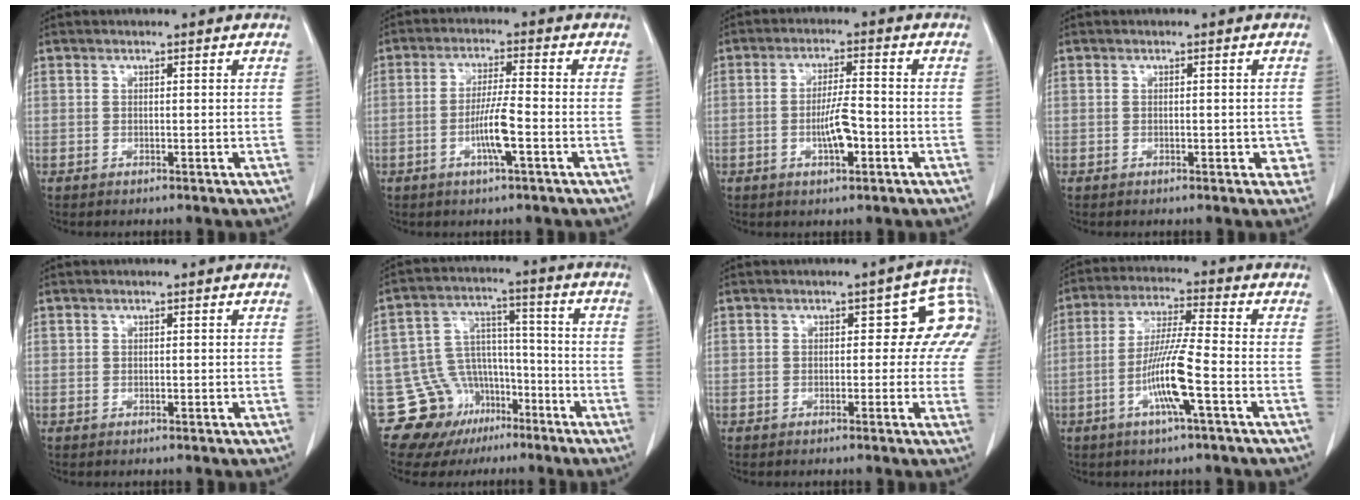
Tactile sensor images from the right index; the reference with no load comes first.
{"total": 5.8, "force": [-2.0, -0.1, 5.4], "torque": [-0.106, -0.002, -0.038]}
{"total": 5.5, "force": [-1.8, 1.0, 5.1], "torque": [-0.096, 0.002, -0.030]}
{"total": 2.5, "force": [-0.7, 1.3, 2.0], "torque": [-0.013, 0.005, -0.008]}
{"total": 0.0}
{"total": 13.5, "force": [-7.8, 10.7, 2.6], "torque": [-0.048, 0.071, -0.112]}
{"total": 6.6, "force": [1.2, 3.6, 5.4], "torque": [-0.047, 0.032, 0.006]}
{"total": 9.7, "force": [-3.4, -0.3, 9.1], "torque": [-0.180, -0.006, -0.068]}